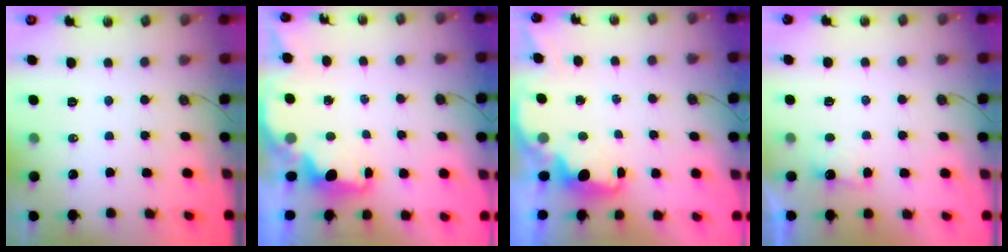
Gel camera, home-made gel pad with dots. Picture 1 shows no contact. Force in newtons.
{"total": 1.8, "press": 1.7, "slide": 0.5}
{"total": 2.2, "press": 2.0, "slide": 0.8}
{"total": 2.4, "press": 2.3, "slide": 0.8}